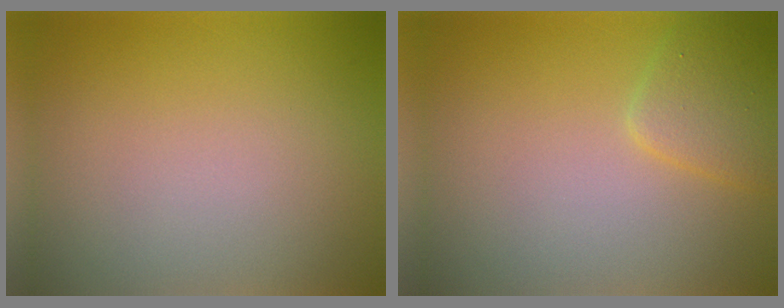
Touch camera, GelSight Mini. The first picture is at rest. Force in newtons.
{"total": 2.6, "press": 2.6, "slide": 0.2}